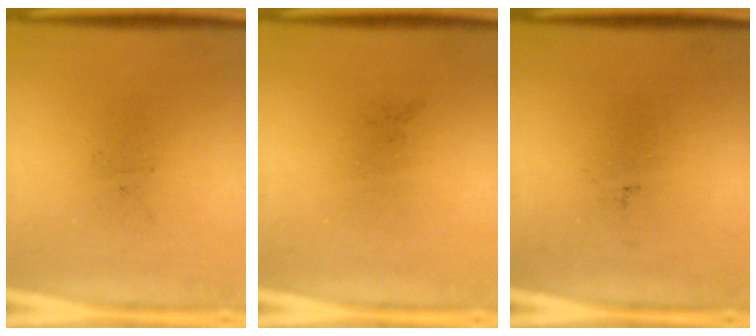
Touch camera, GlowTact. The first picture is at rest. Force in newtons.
{"total": 0.0}
{"total": 0.0}